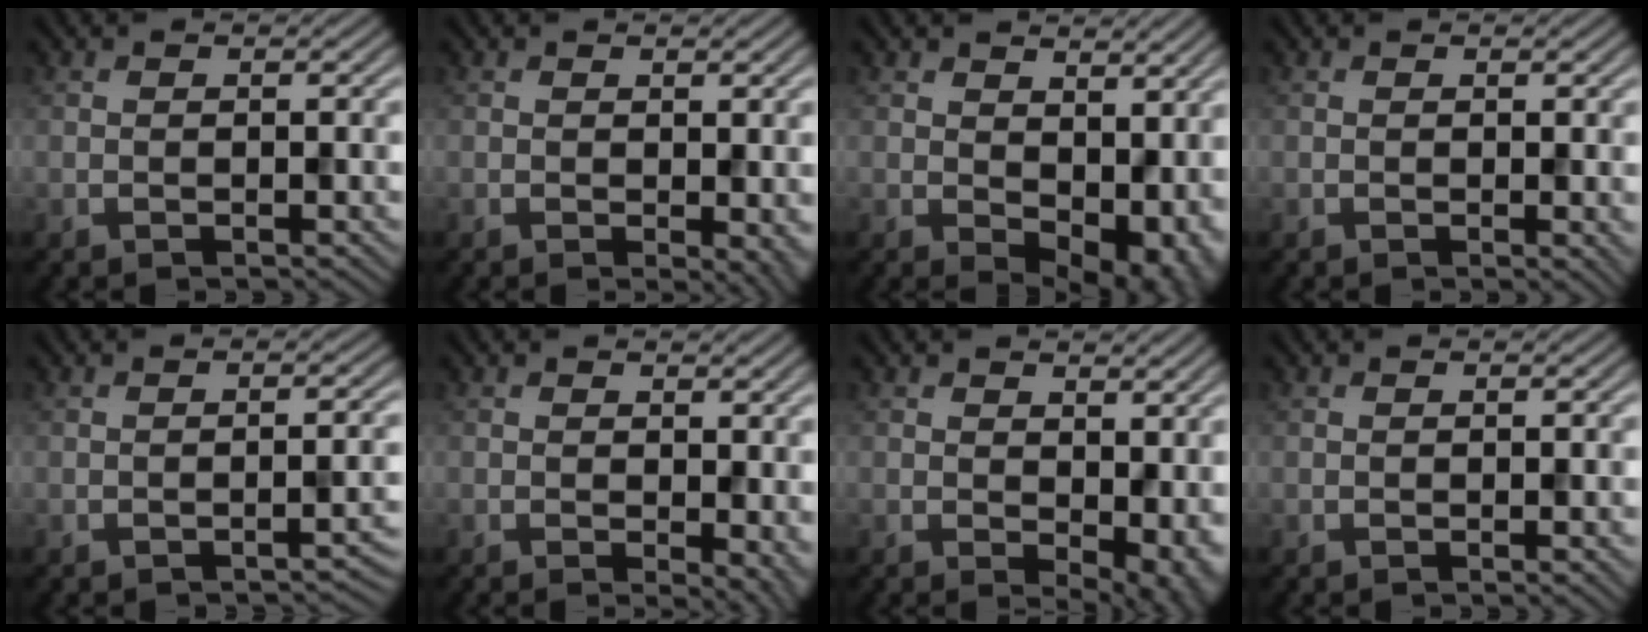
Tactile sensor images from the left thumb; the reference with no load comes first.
{"total": 2.3, "force": [-0.2, 1.1, 2.0], "torque": [-0.021, -0.008, 0.000]}
{"total": 9.0, "force": [1.2, 5.8, 6.8], "torque": [-0.101, -0.026, 0.035]}
{"total": 0.8, "force": [0.2, 0.2, 0.8], "torque": [-0.007, -0.004, 0.001]}
{"total": 2.4, "force": [-1.5, 0.5, 1.8], "torque": [-0.021, 0.005, -0.025]}
{"total": 4.0, "force": [-0.3, 2.0, 3.4], "torque": [-0.040, -0.012, 0.003]}
{"total": 6.1, "force": [0.3, 3.6, 4.9], "torque": [-0.064, -0.017, 0.013]}
{"total": 0.7, "force": [-0.2, 0.1, 0.7], "torque": [-0.009, -0.003, -0.002]}